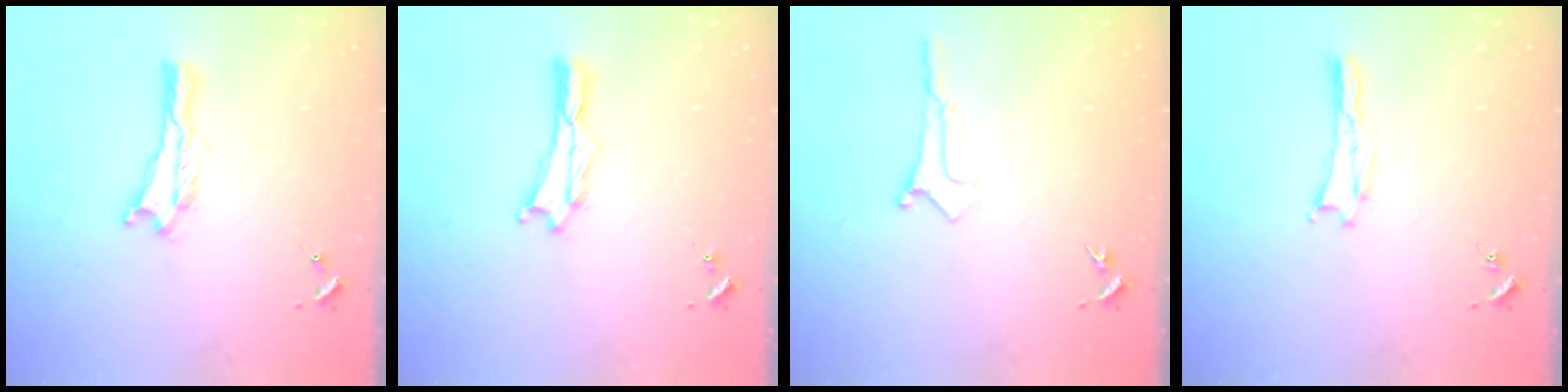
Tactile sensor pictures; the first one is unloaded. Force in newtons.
{"total": 0.5, "press": 0.5, "slide": 0.2}
{"total": 0.0}
{"total": 0.0}